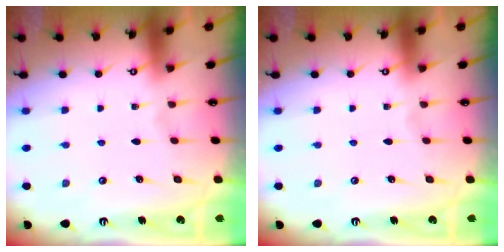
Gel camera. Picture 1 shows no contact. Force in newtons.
{"total": 0.0}